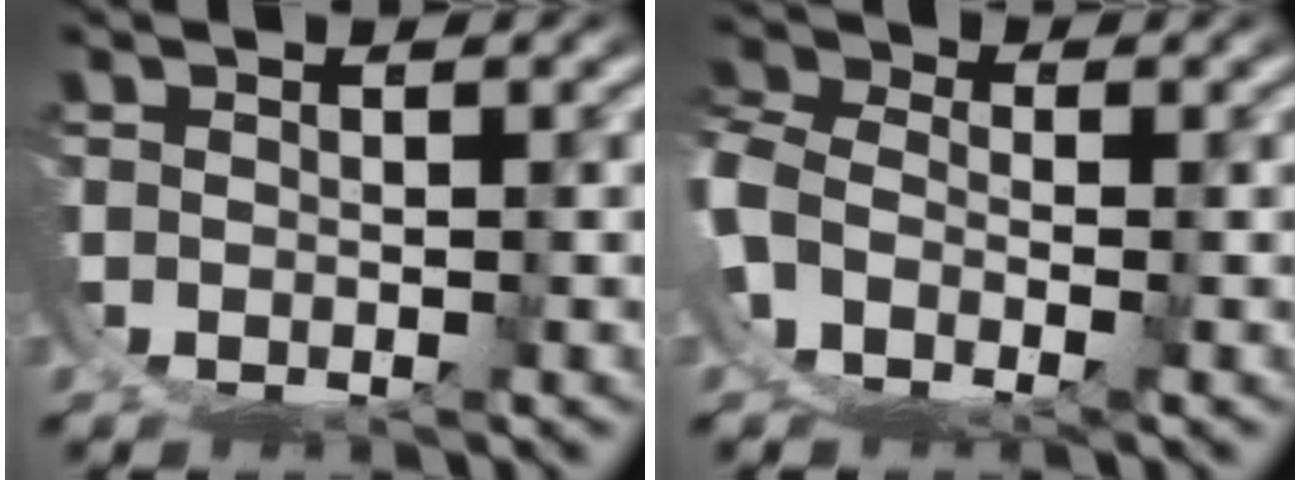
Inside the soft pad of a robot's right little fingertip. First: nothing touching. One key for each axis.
{"total": 7.5, "fx": -1.6, "fy": 6.1, "fz": 3.9, "tx": -0.098, "ty": -0.021, "tz": -0.032}